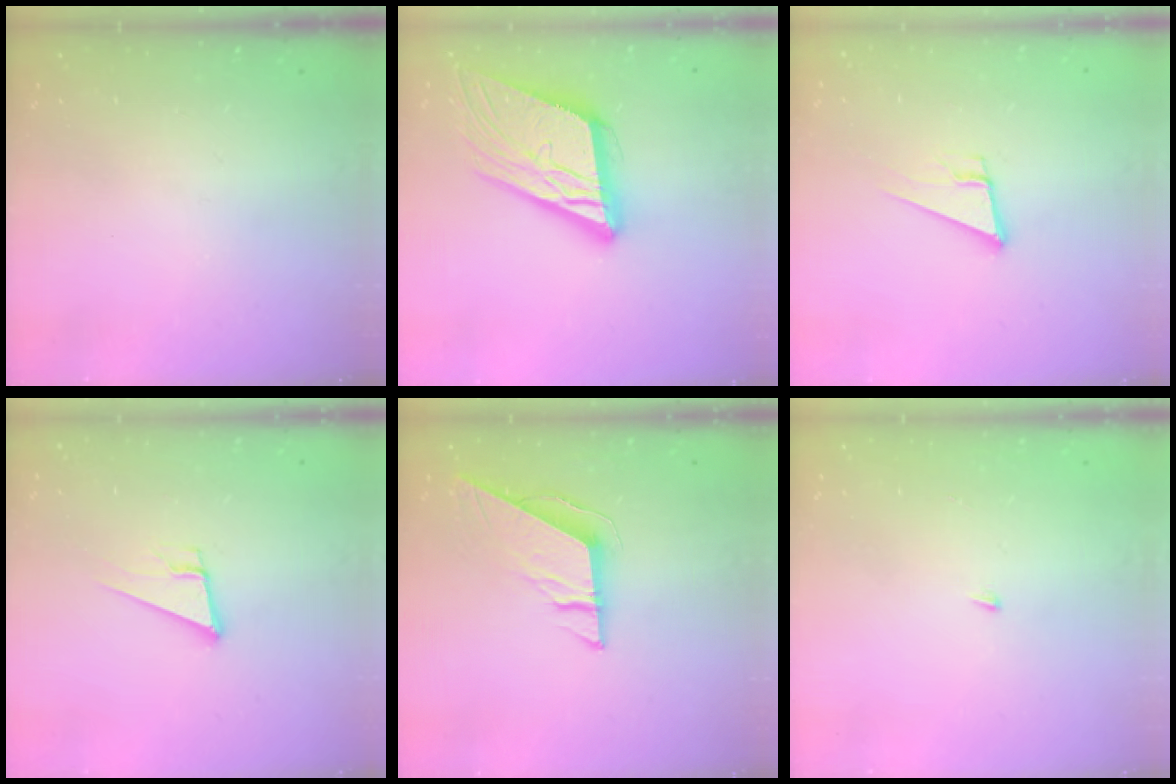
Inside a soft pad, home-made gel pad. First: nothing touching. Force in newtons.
{"total": 18.8, "press": 18.5, "slide": 3.5}
{"total": 9.0, "press": 8.3, "slide": 3.3}
{"total": 9.0, "press": 8.3, "slide": 3.3}
{"total": 9.0, "press": 9.0, "slide": 0.4}
{"total": 3.3, "press": 3.3, "slide": 0.2}